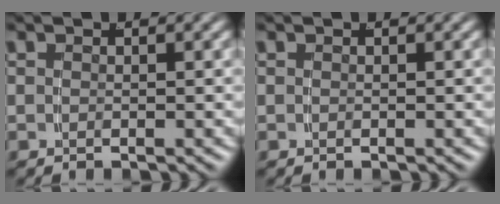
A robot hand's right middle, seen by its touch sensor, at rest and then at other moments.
{"total": 0.0}